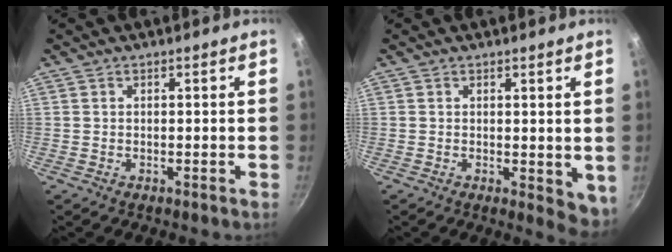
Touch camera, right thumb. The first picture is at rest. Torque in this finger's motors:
{"motor_torque": [-0.27, 0.53, -0.24, -0.03, 0.04]}